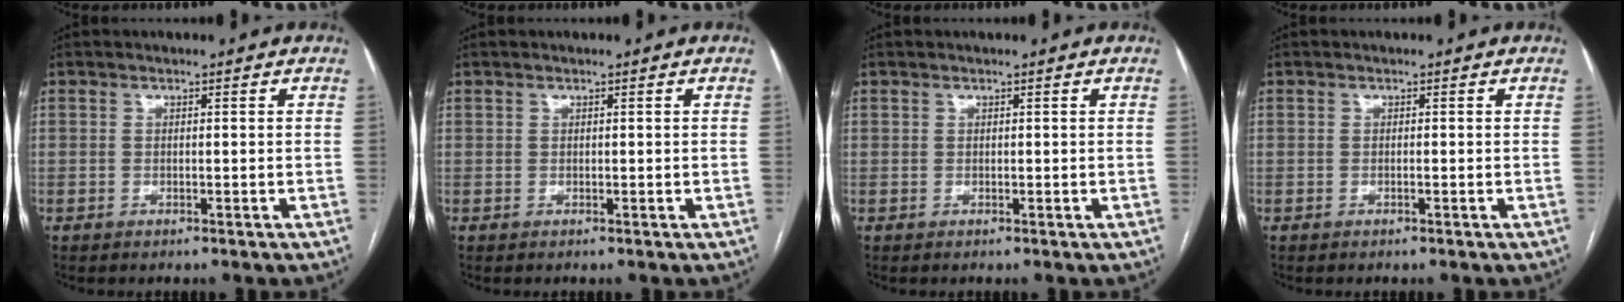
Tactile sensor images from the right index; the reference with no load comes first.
{"total": 0.0}
{"total": 0.0}
{"total": 0.0}